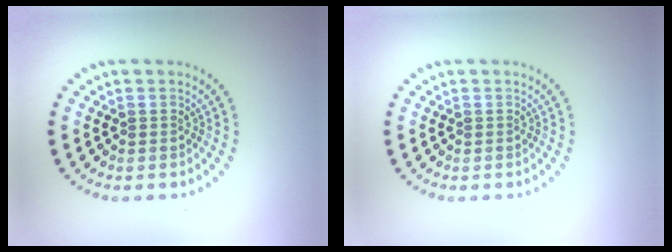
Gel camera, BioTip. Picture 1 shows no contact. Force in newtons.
{"total": 0.0}